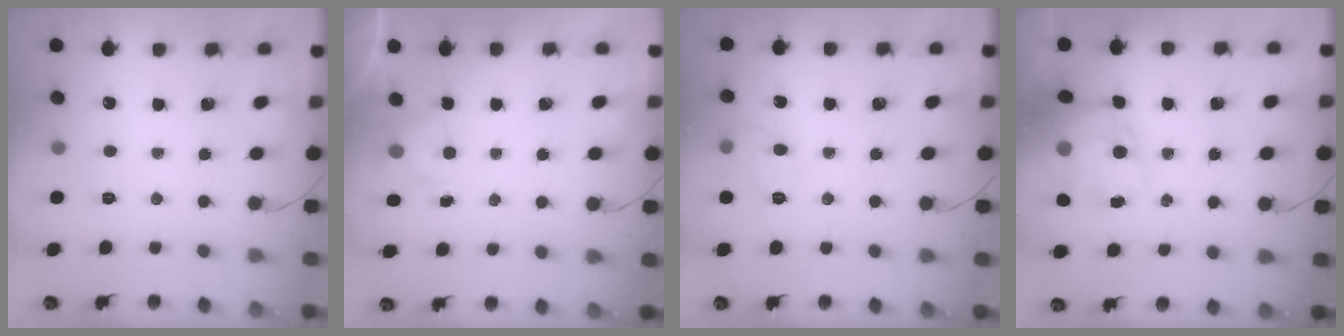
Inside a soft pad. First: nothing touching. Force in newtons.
{"total": 1.4, "press": 0.7, "slide": 1.2}
{"total": 8.1, "press": 8.0, "slide": 1.0}
{"total": 14.8, "press": 14.4, "slide": 3.4}